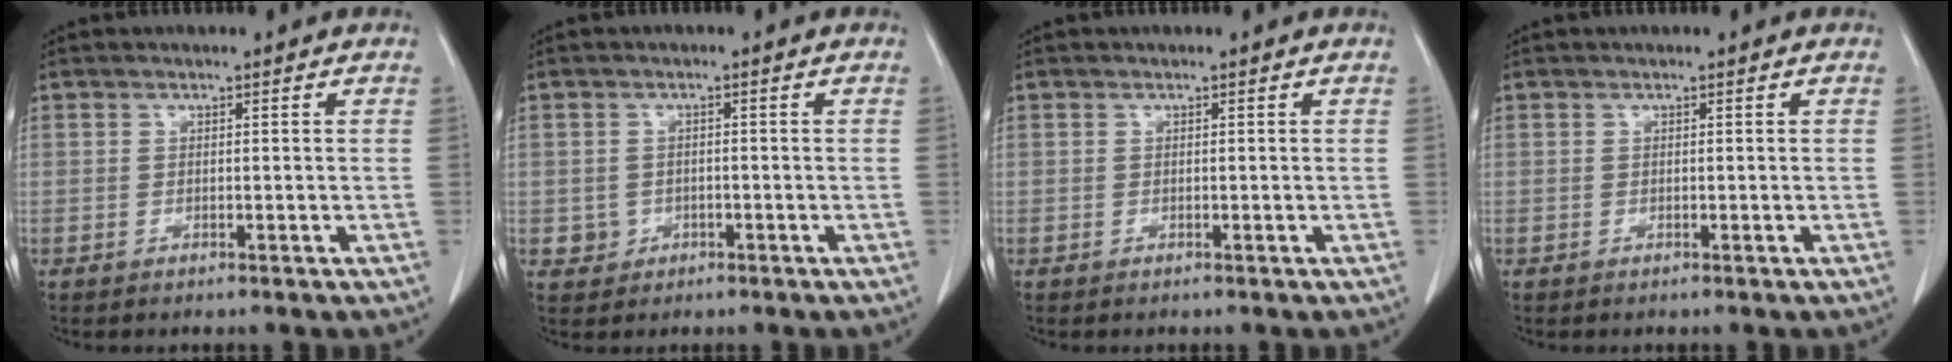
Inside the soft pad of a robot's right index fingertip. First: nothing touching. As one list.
[{"total": 2.3, "force": [-0.6, 2.1, 0.5], "torque": [-0.005, 0.006, -0.003]}, {"total": 0.0}, {"total": 0.0}]